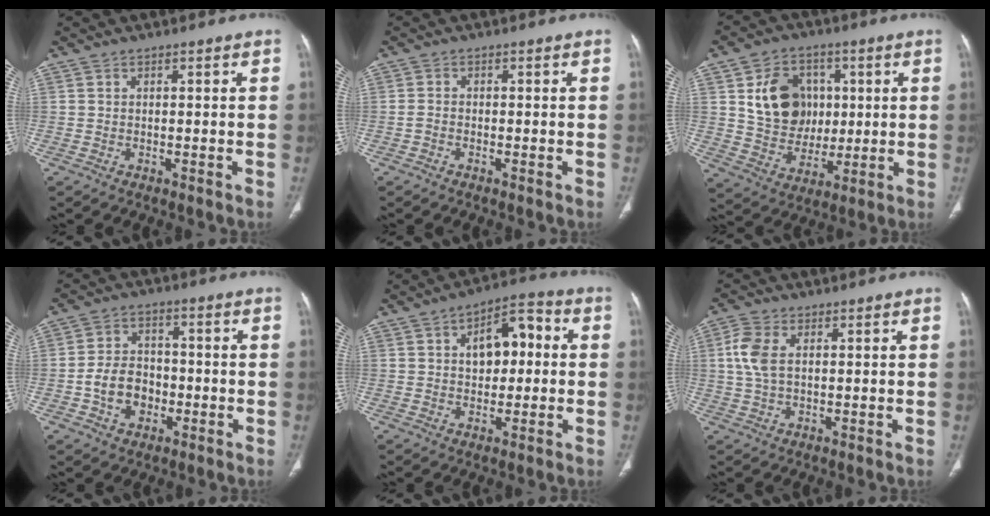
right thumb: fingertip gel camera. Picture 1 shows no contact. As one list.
[{"total": 1.1, "force": [-0.5, 0.7, 0.7], "torque": [-0.018, 0.004, -0.012]}, {"total": 14.2, "force": [3.1, 11.4, 7.8], "torque": [-0.084, -0.009, 0.064]}, {"total": 8.7, "force": [-2.5, 6.7, 5.0], "torque": [-0.068, 0.026, -0.044]}, {"total": 10.0, "force": [1.5, 6.0, 7.9], "torque": [-0.089, 0.027, 0.018]}, {"total": 6.0, "force": [1.0, 3.4, 4.8], "torque": [-0.124, 0.010, 0.019]}]